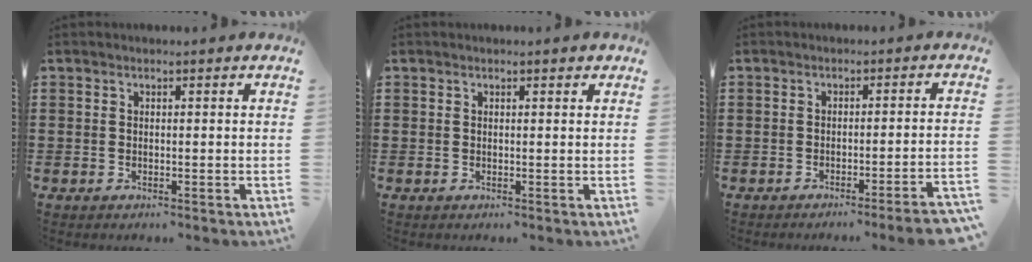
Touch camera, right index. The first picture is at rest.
{"total": 0.5, "force": [0.3, 0.3, 0.3], "torque": [-0.006, 0.002, 0.006]}
{"total": 3.0, "force": [-2.4, -0.6, 1.8], "torque": [-0.029, -0.010, -0.047]}